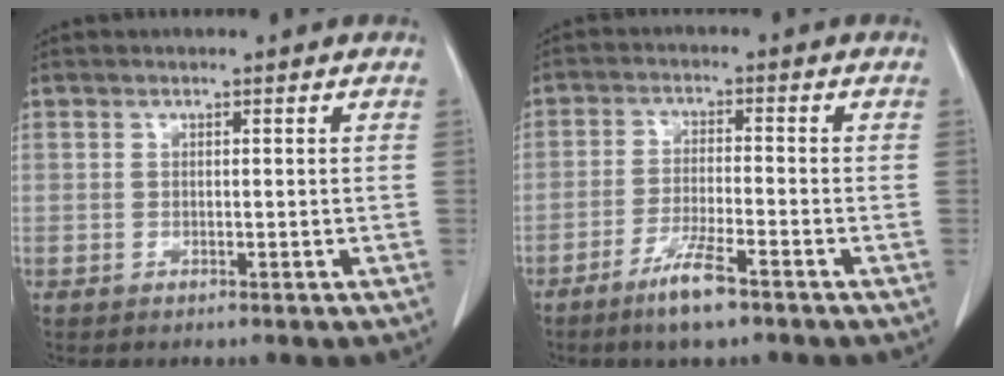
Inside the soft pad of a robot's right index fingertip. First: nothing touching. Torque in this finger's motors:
{"motor_torque": [0.41, -0.27, 0.13, 0.03]}